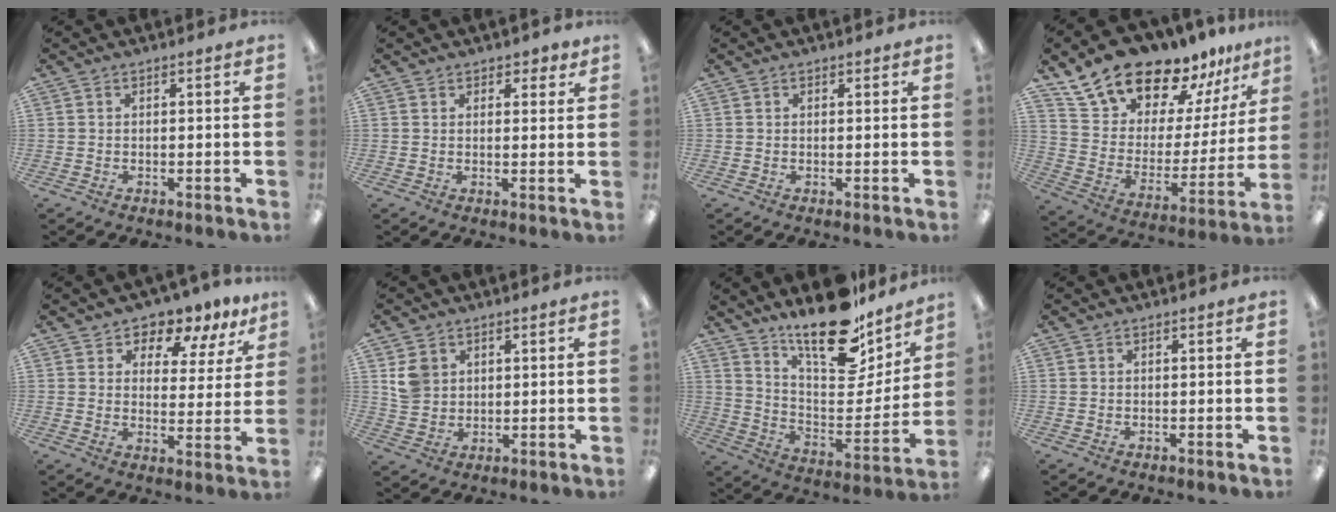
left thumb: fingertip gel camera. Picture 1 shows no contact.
{"total": 2.4, "force": [1.8, 1.6, 0.4], "torque": [0.007, -0.004, 0.031]}
{"total": 0.7, "force": [0.4, 0.5, 0.1], "torque": [0.005, -0.002, 0.006]}
{"total": 19.9, "force": [18.1, 7.0, 4.4], "torque": [-0.103, -0.151, 0.330]}
{"total": 7.6, "force": [6.6, 3.3, 1.8], "torque": [-0.031, -0.054, 0.116]}
{"total": 5.1, "force": [1.9, 4.5, 1.4], "torque": [-0.024, 0.004, 0.034]}
{"total": 21.0, "force": [16.9, 7.6, 9.9], "torque": [-0.144, -0.126, 0.290]}
{"total": 0.0}